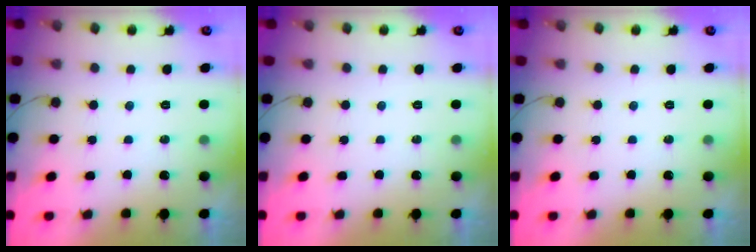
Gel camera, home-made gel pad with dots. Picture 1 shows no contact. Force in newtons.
{"total": 0.0}
{"total": 0.0}